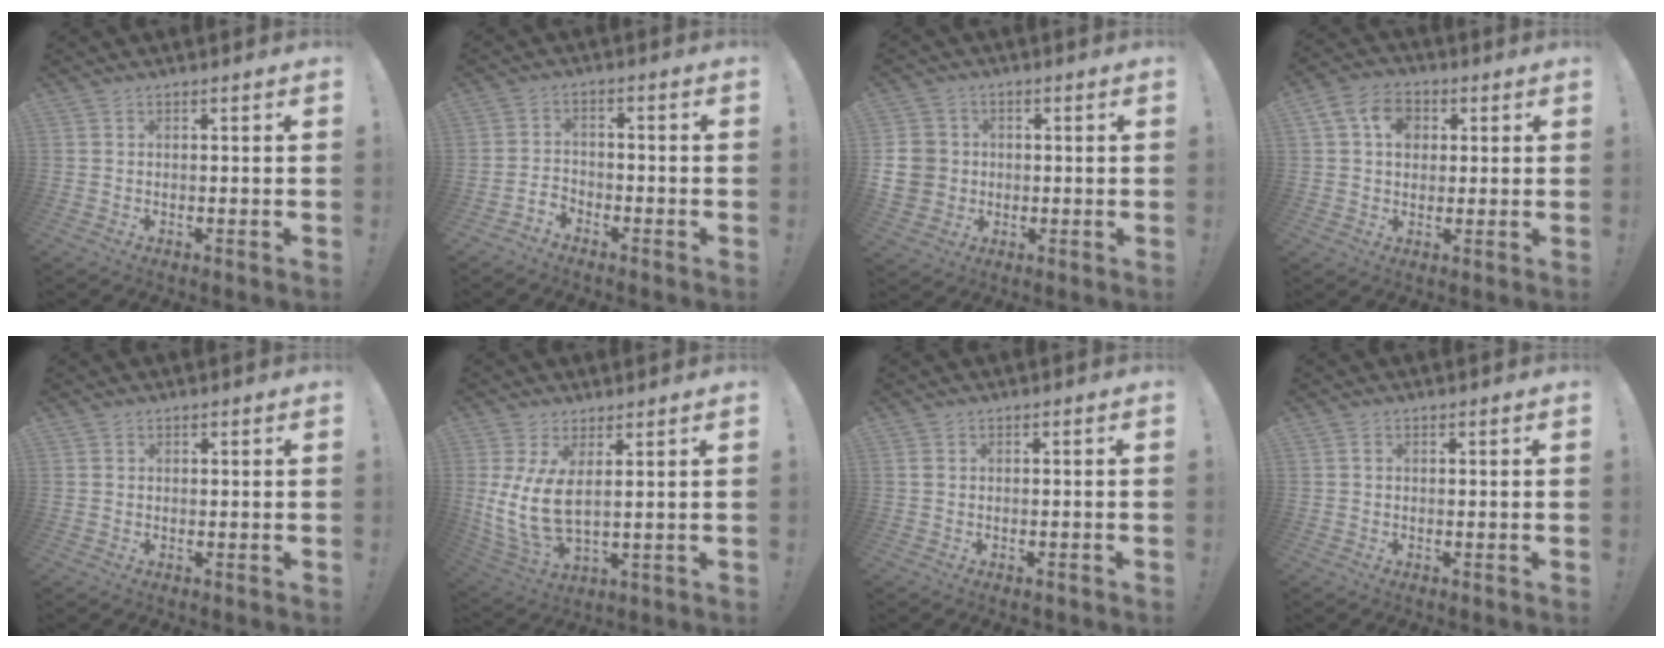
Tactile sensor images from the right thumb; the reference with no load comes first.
{"total": 3.4, "force": [-3.0, 1.4, 0.7], "torque": [-0.013, 0.005, -0.057]}
{"total": 10.0, "force": [0.0, 9.3, 3.7], "torque": [-0.073, 0.008, 0.007]}
{"total": 9.9, "force": [2.8, 7.8, 5.6], "torque": [-0.084, 0.005, 0.054]}
{"total": 0.6, "force": [0.3, 0.6, 0.0], "torque": [0.006, -0.002, 0.003]}
{"total": 11.0, "force": [2.7, 5.0, 9.4], "torque": [-0.194, -0.021, 0.056]}
{"total": 1.4, "force": [-0.8, 0.8, 0.8], "torque": [-0.020, 0.006, -0.012]}
{"total": 0.7, "force": [-0.1, 0.4, 0.5], "torque": [-0.011, 0.003, -0.002]}